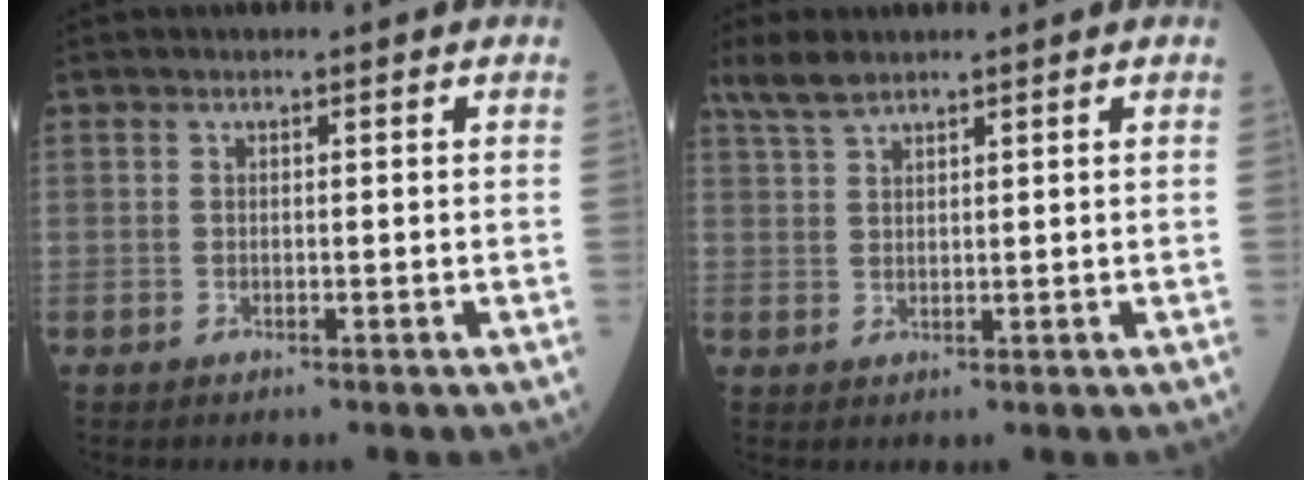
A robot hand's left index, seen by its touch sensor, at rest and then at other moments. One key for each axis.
{"total": 4.2, "fx": 3.5, "fy": 1.1, "fz": 2.0, "tx": -0.051, "ty": 0.015, "tz": 0.073}